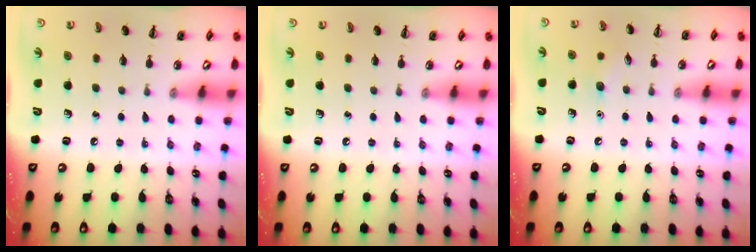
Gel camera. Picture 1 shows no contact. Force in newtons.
{"total": 0.0}
{"total": 5.3, "press": 5.0, "slide": 1.6}